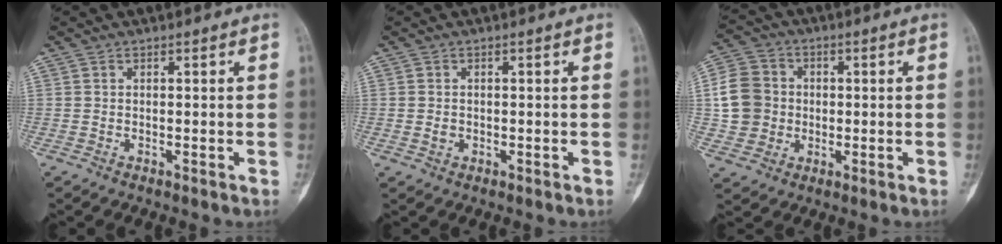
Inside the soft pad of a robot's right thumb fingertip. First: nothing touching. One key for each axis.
{"total": 1.3, "fx": -0.2, "fy": 1.1, "fz": 0.6, "tx": -0.007, "ty": 0.003, "tz": -0.003}
{"total": 10.2, "fx": 0.2, "fy": 9.3, "fz": 4.2, "tx": -0.062, "ty": 0.014, "tz": -0.001}